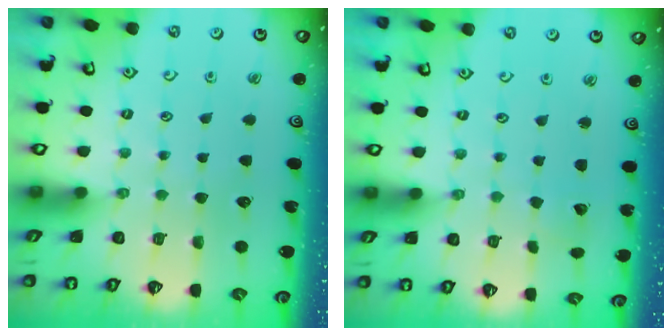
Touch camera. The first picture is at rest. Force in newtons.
{"total": 1.3, "press": 1.3, "slide": 0.1}